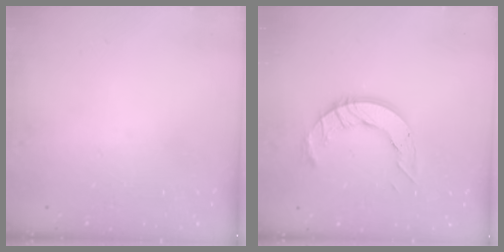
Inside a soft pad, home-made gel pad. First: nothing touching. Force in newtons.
{"total": 9.7, "press": 9.6, "slide": 0.9}